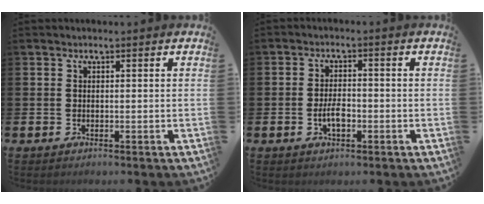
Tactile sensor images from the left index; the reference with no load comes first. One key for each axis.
{"total": 3.1, "fx": -0.9, "fy": 1.5, "fz": 2.5, "tx": -0.033, "ty": -0.002, "tz": -0.020}